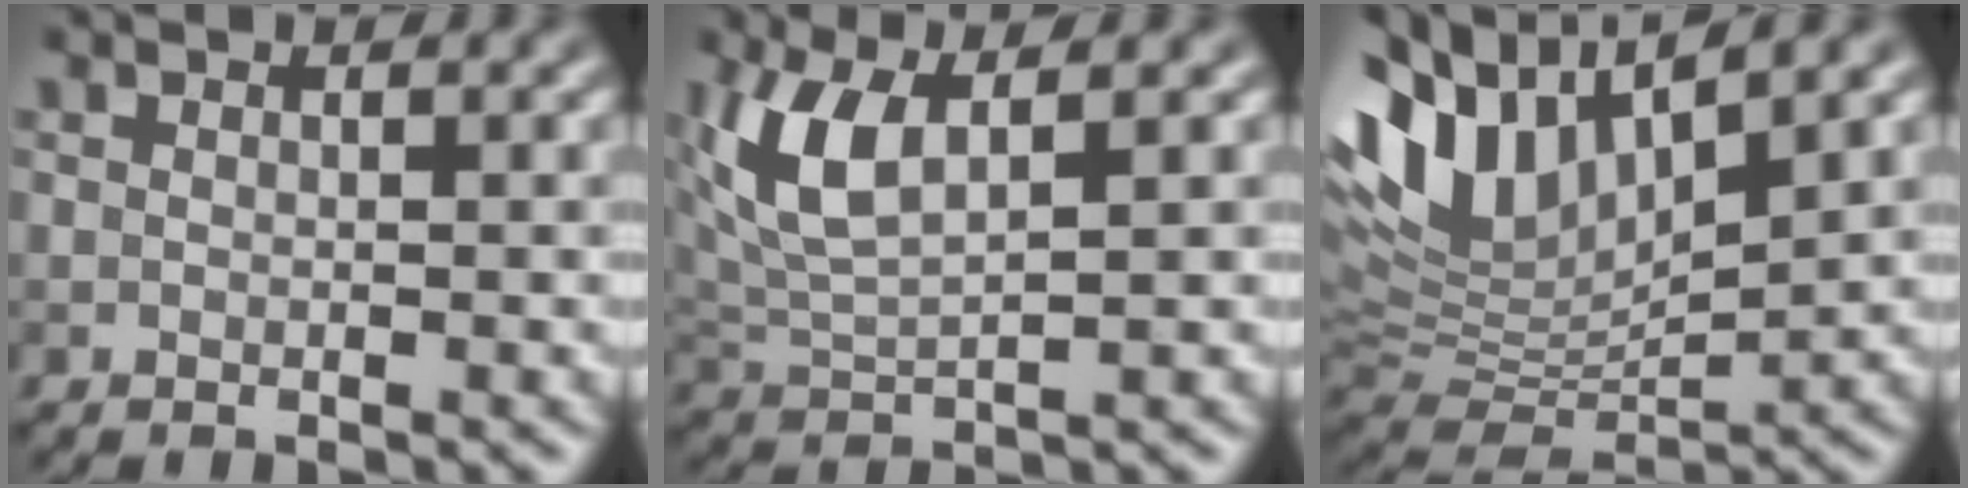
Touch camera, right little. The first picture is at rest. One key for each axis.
{"total": 5.5, "fx": 2.2, "fy": 2.1, "fz": 4.5, "tx": -0.111, "ty": 0.003, "tz": 0.047}
{"total": 10.0, "fx": 4.9, "fy": 5.0, "fz": 7.1, "tx": -0.155, "ty": 0.013, "tz": 0.091}